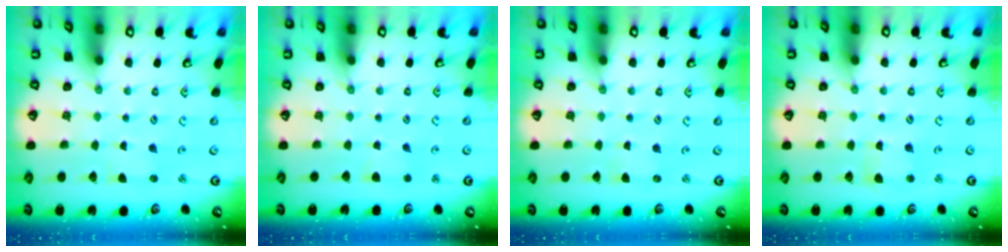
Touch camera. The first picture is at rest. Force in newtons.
{"total": 2.4, "press": 2.4, "slide": 0.5}
{"total": 0.0}
{"total": 1.4, "press": 1.3, "slide": 0.3}